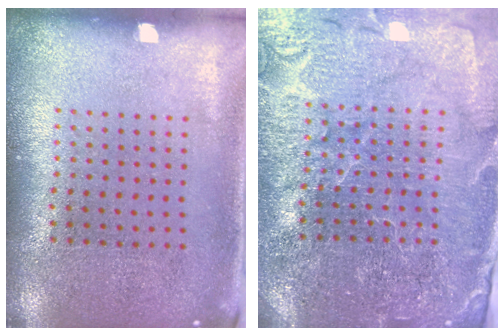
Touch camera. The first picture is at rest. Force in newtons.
{"total": 4.1, "press": 4.0, "slide": 1.2}